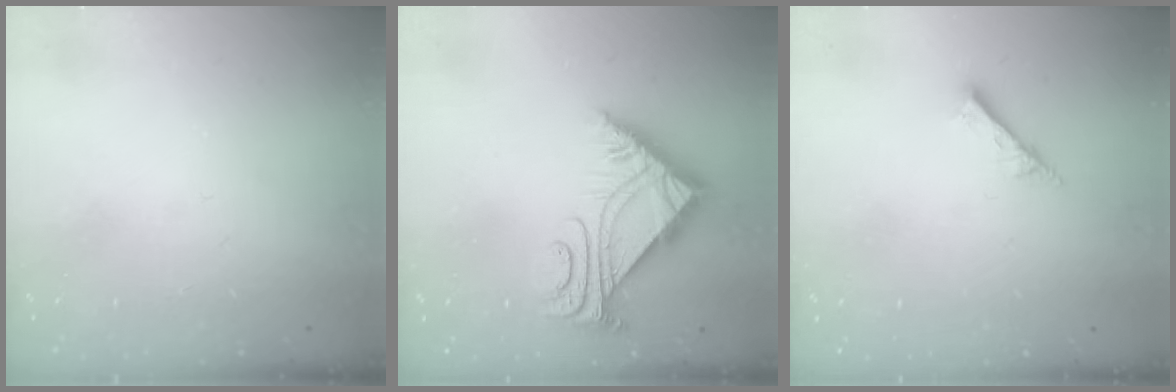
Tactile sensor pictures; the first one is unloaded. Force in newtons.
{"total": 7.2, "press": 7.1, "slide": 0.9}
{"total": 3.1, "press": 3.1, "slide": 0.0}